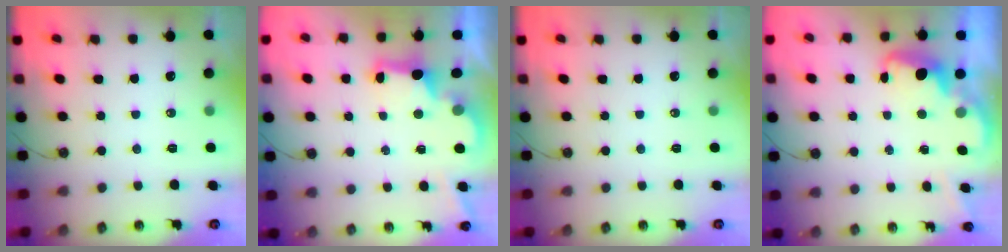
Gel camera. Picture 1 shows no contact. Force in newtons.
{"total": 2.8, "press": 2.7, "slide": 0.9}
{"total": 0.0}
{"total": 2.6, "press": 2.4, "slide": 0.8}